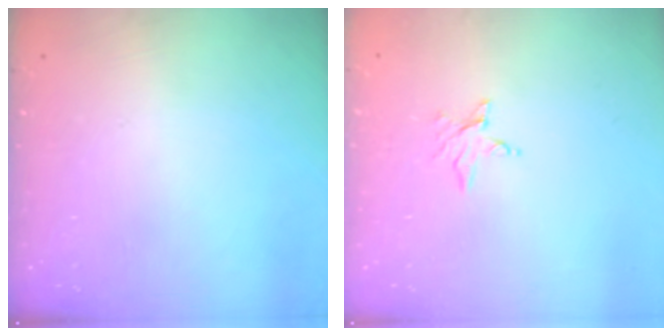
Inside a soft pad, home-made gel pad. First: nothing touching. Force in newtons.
{"total": 2.5, "press": 2.5, "slide": 0.4}